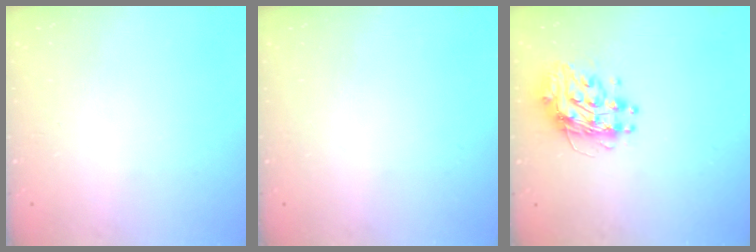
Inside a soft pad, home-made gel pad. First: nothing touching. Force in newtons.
{"total": 0.0}
{"total": 10.2, "press": 10.2, "slide": 0.8}